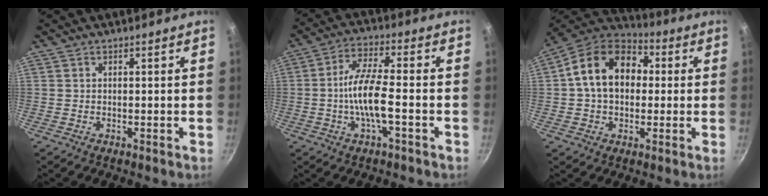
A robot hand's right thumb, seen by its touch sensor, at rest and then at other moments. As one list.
[{"total": 9.2, "force": [-2.1, 2.3, 8.7], "torque": [-0.170, 0.022, -0.050]}, {"total": 16.3, "force": [1.9, 11.9, 11.0], "torque": [-0.156, 0.034, 0.013]}]